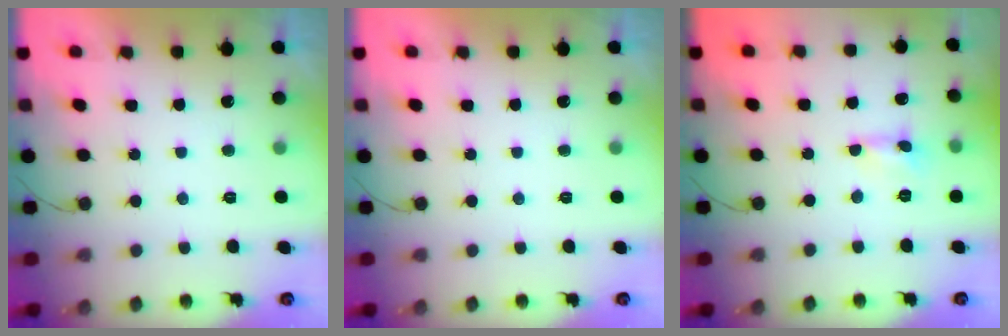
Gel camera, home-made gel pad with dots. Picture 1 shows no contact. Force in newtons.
{"total": 0.0}
{"total": 0.0}